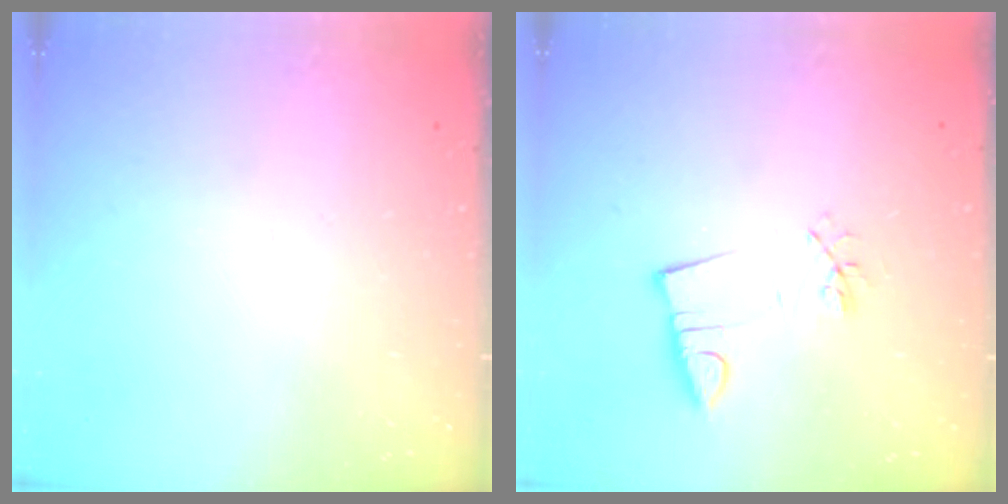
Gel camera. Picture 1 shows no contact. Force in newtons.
{"total": 3.4, "press": 2.0, "slide": 2.7}